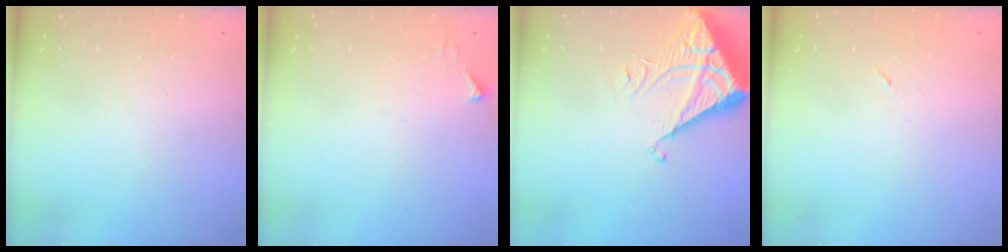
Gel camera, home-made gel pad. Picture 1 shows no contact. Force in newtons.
{"total": 2.5, "press": 2.5, "slide": 0.3}
{"total": 7.0, "press": 7.0, "slide": 0.6}
{"total": 2.2, "press": 1.9, "slide": 1.2}